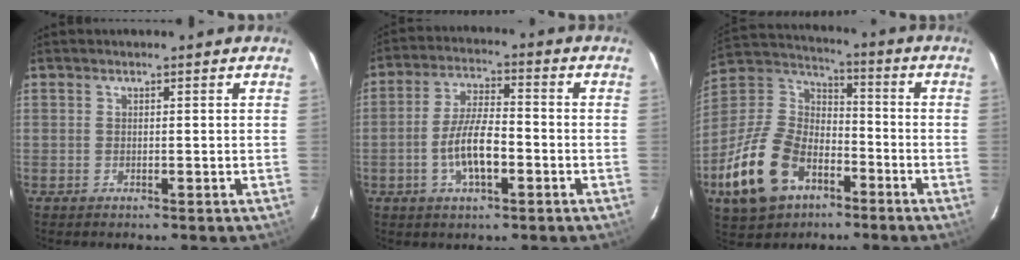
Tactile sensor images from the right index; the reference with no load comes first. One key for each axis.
{"total": 8.8, "fx": -2.9, "fy": 3.0, "fz": 7.7, "tx": -0.154, "ty": 0.002, "tz": -0.049}
{"total": 20.0, "fx": -9.5, "fy": 12.7, "fz": 12.2, "tx": -0.282, "ty": 0.005, "tz": -0.160}